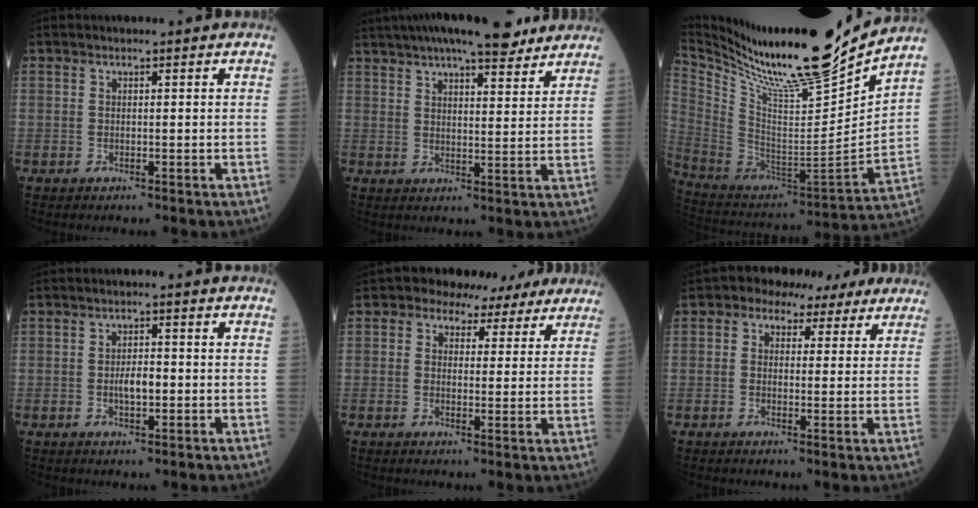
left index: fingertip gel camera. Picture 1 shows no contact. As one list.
[{"total": 16.2, "force": [13.1, 3.4, 8.8], "torque": [-0.146, 0.028, 0.184]}, {"total": 25.0, "force": [21.0, 0.5, 13.5], "torque": [-0.246, -0.057, 0.356]}, {"total": 2.9, "force": [-0.7, 1.0, 2.6], "torque": [-0.048, -0.001, -0.012]}, {"total": 7.6, "force": [5.8, 4.5, 1.8], "torque": [-0.009, 0.016, 0.056]}, {"total": 6.9, "force": [4.5, 4.4, 2.7], "torque": [-0.030, 0.027, 0.050]}]